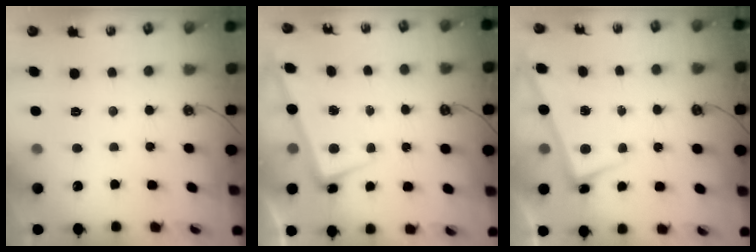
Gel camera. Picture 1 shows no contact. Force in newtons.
{"total": 2.6, "press": 2.4, "slide": 1.1}
{"total": 2.8, "press": 2.8, "slide": 0.4}